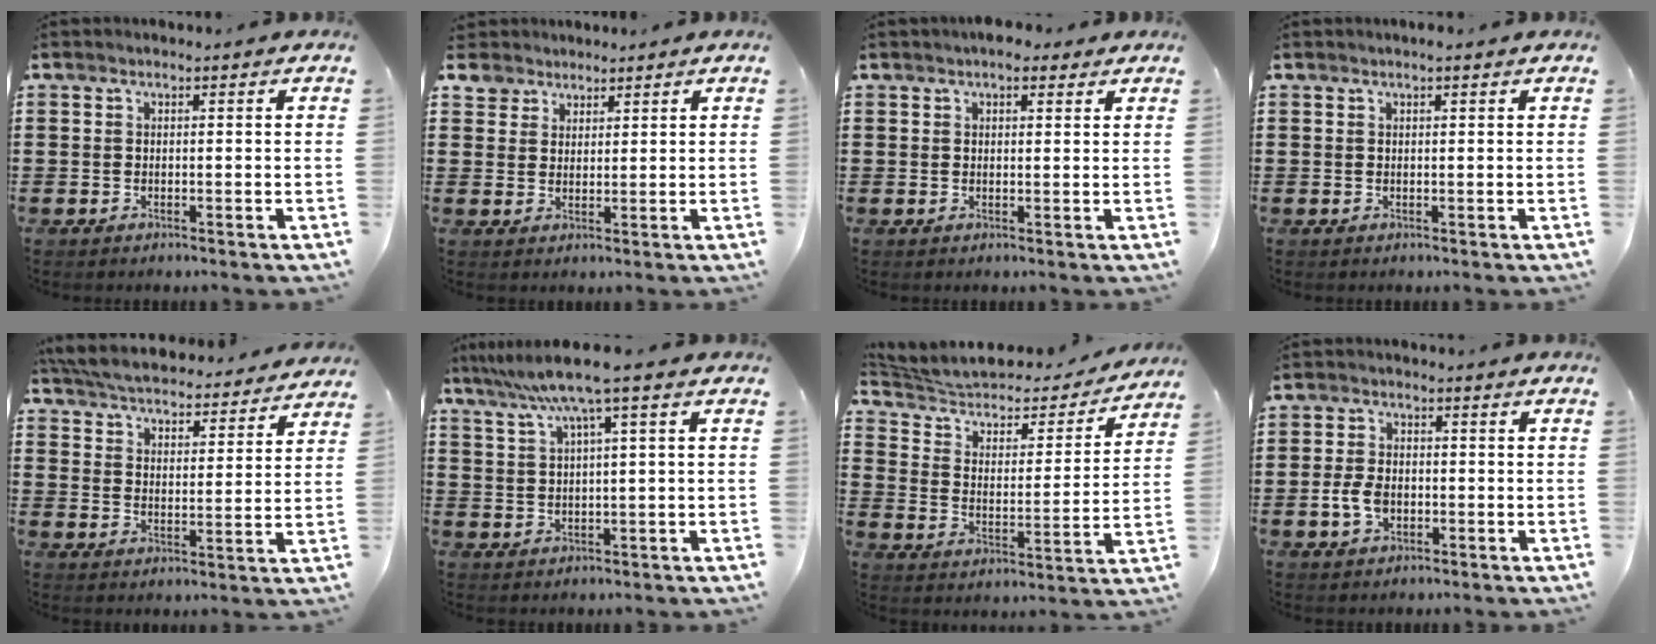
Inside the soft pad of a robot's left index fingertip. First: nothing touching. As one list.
[{"total": 3.7, "force": [2.7, 2.4, 0.2], "torque": [-0.022, 0.005, 0.052]}, {"total": 2.8, "force": [2.2, 1.2, 1.4], "torque": [-0.023, 0.005, 0.038]}, {"total": 0.8, "force": [0.4, 0.0, 0.6], "torque": [-0.012, 0.000, 0.008]}, {"total": 5.2, "force": [5.2, 0.0, 0.6], "torque": [-0.040, -0.040, 0.088]}, {"total": 6.4, "force": [3.4, -0.3, 5.4], "torque": [-0.112, -0.007, 0.055]}, {"total": 4.4, "force": [3.6, 1.7, 1.8], "torque": [-0.057, -0.031, 0.054]}, {"total": 4.4, "force": [-1.0, 2.9, 3.2], "torque": [-0.081, -0.002, -0.024]}]